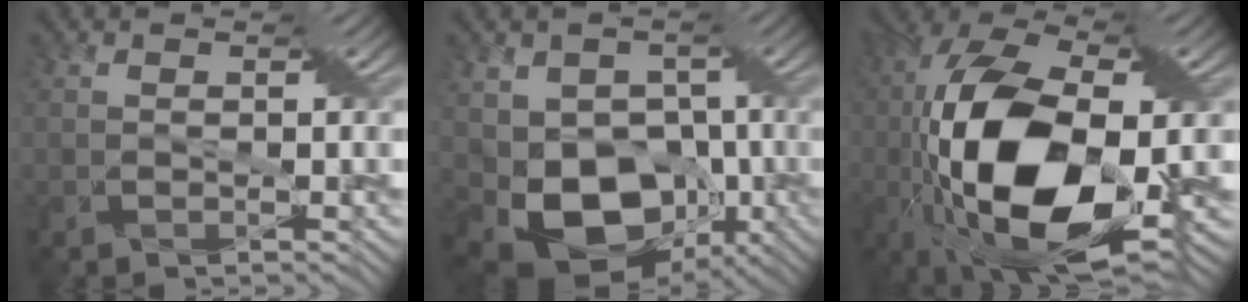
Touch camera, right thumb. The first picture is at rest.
{"total": 12.0, "force": [-3.1, 8.8, 7.6], "torque": [-0.139, -0.029, -0.047]}
{"total": 18.4, "force": [-4.0, 8.3, 15.9], "torque": [-0.352, -0.018, -0.065]}